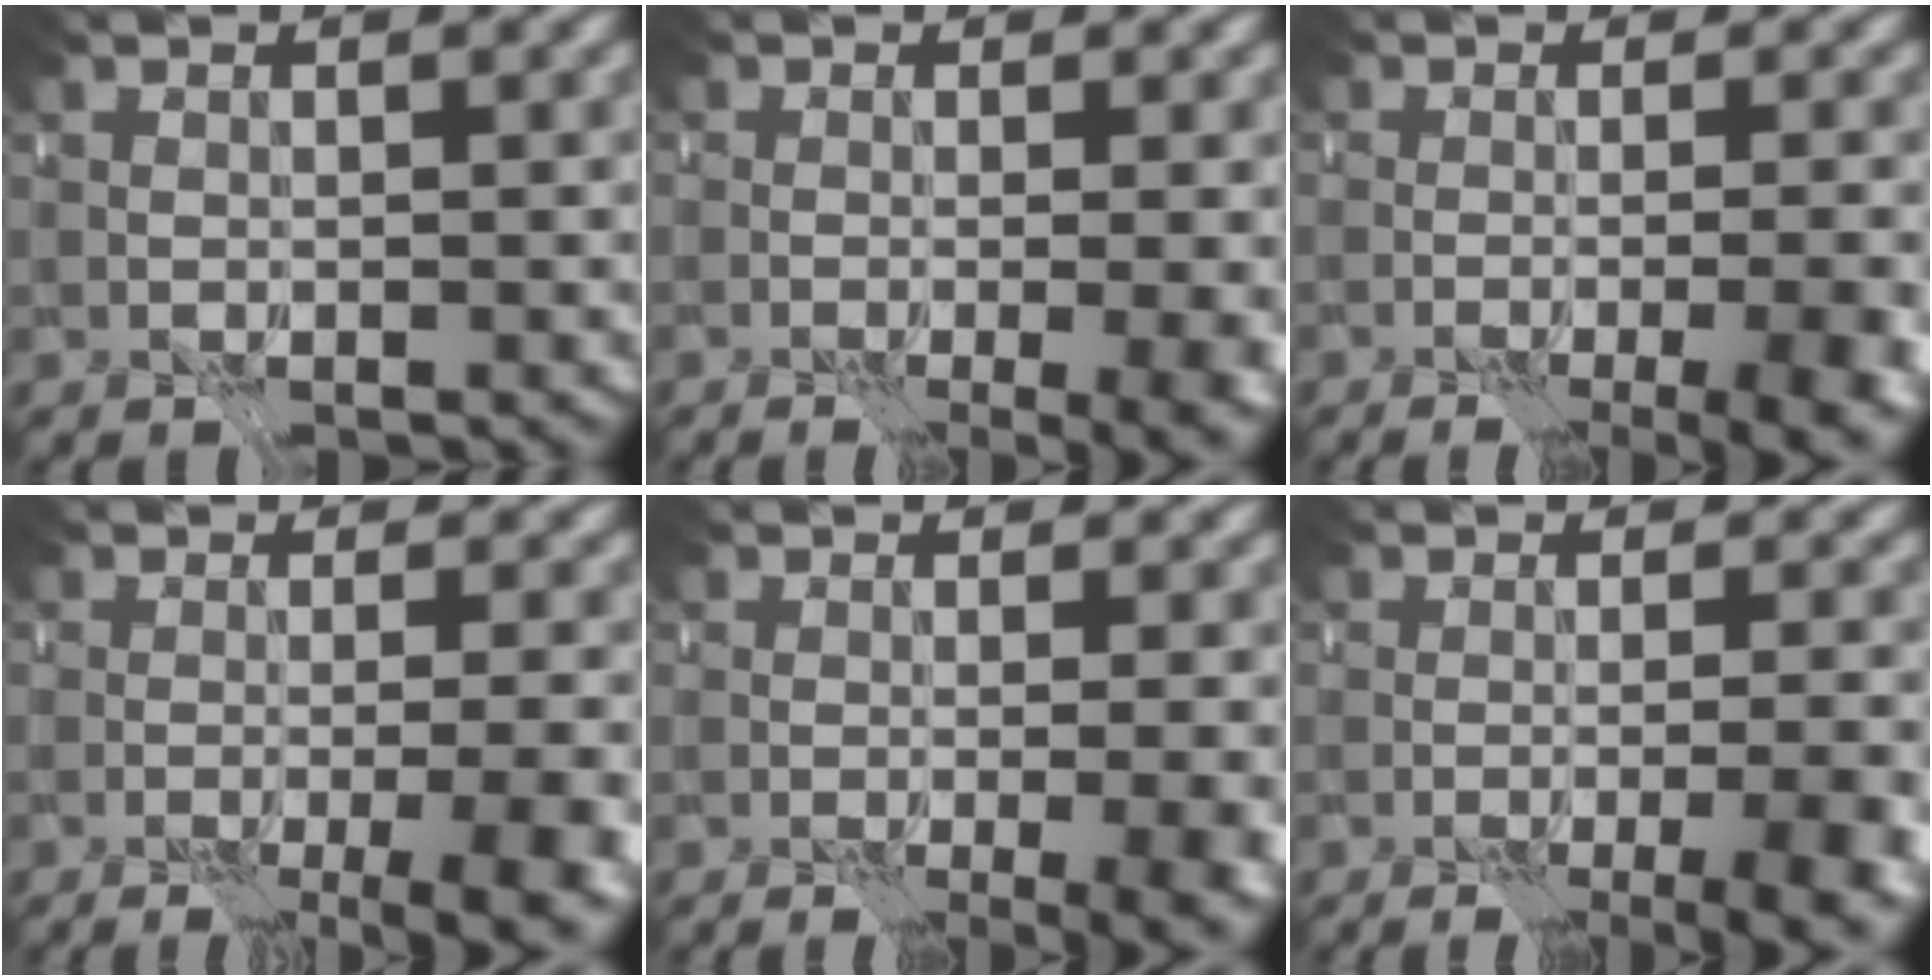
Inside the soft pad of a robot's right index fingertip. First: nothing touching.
{"total": 8.4, "force": [-1.5, 4.1, 7.2], "torque": [-0.071, -0.017, 0.013]}
{"total": 11.4, "force": [-5.9, 4.9, 8.5], "torque": [-0.075, -0.008, -0.056]}
{"total": 11.4, "force": [-5.9, 4.0, 8.9], "torque": [-0.077, -0.003, -0.047]}
{"total": 9.2, "force": [-2.7, 4.2, 7.7], "torque": [-0.074, -0.015, -0.005]}
{"total": 12.0, "force": [-7.0, 4.4, 8.7], "torque": [-0.071, -0.002, -0.069]}